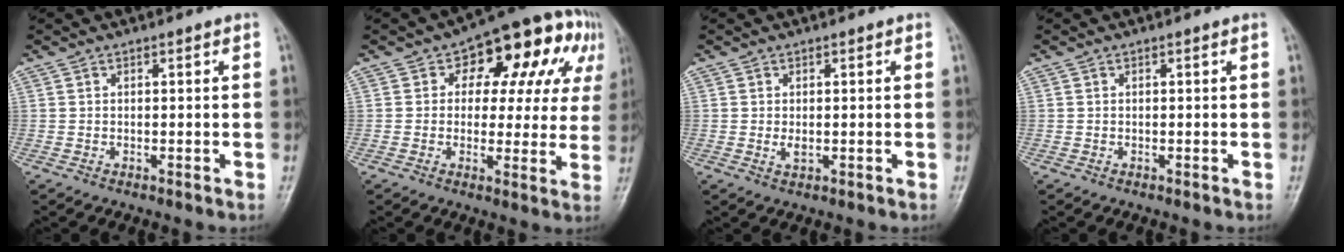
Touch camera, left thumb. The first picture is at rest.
{"total": 15.9, "force": [5.8, 9.9, 11.0], "torque": [-0.062, 0.019, 0.065]}
{"total": 1.6, "force": [0.1, 1.0, 1.2], "torque": [-0.018, -0.004, 0.003]}
{"total": 0.0}